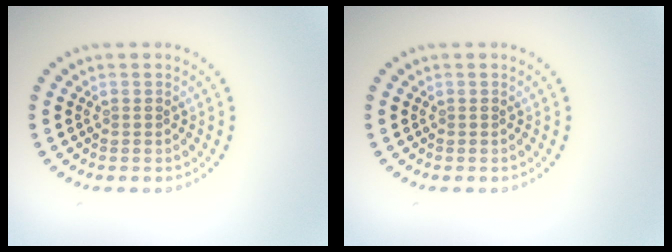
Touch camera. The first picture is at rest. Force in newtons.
{"total": 0.0}